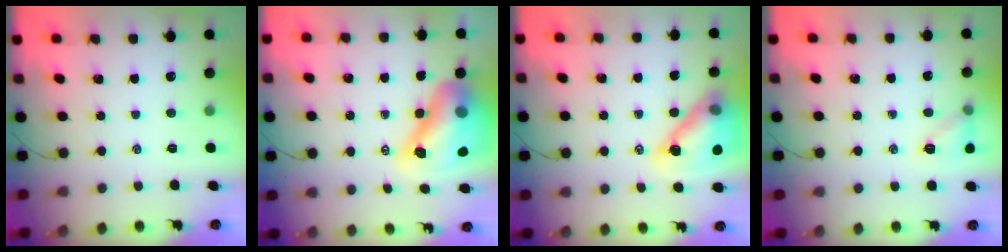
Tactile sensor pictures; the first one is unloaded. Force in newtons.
{"total": 17.4, "press": 16.6, "slide": 5.1}
{"total": 14.8, "press": 14.3, "slide": 4.1}
{"total": 8.7, "press": 8.5, "slide": 1.8}